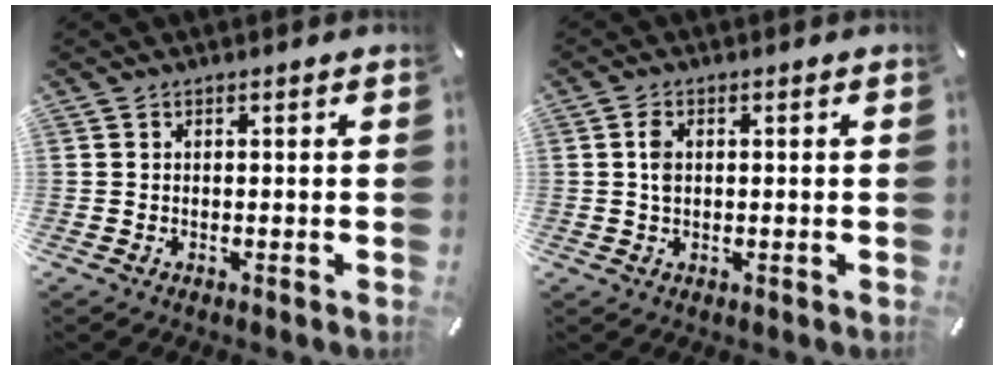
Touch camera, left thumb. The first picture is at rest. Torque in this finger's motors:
{"motor_torque": [0.63, 0.86, 0.24, -0.30, 0.00]}